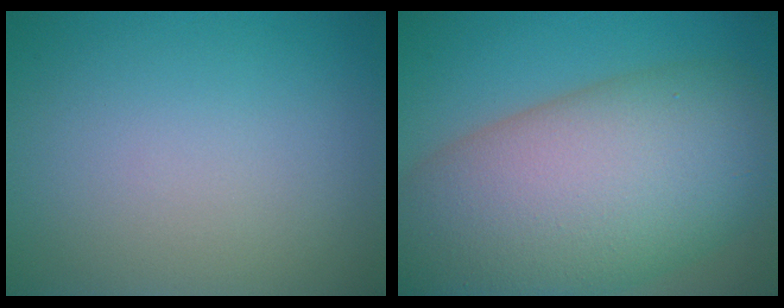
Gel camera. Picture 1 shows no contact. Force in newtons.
{"total": 15.7, "press": 15.7, "slide": 0.8}